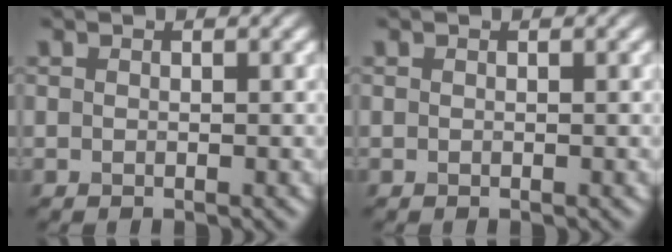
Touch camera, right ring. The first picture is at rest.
{"total": 0.0}